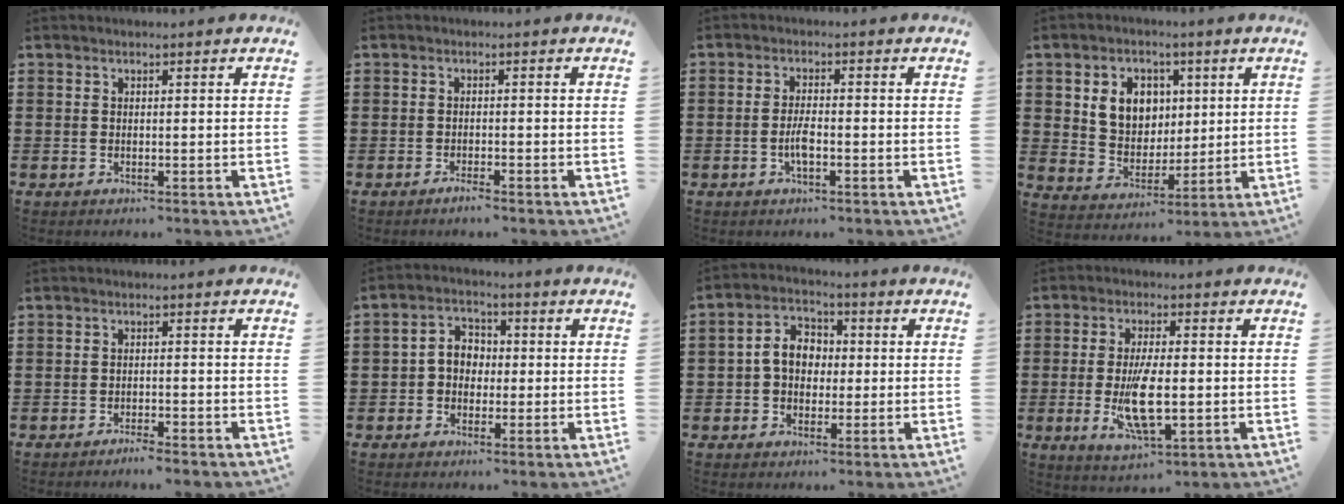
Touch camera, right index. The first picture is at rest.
{"total": 1.2, "force": [-1.1, 0.2, 0.4], "torque": [-0.010, -0.003, -0.021]}
{"total": 3.2, "force": [-1.0, 0.9, 2.9], "torque": [-0.060, 0.001, -0.021]}
{"total": 7.3, "force": [2.4, 6.2, 3.1], "torque": [-0.074, 0.014, 0.040]}
{"total": 1.7, "force": [-1.6, -0.1, 0.6], "torque": [-0.012, 0.001, -0.030]}
{"total": 4.2, "force": [-0.7, 3.6, 2.1], "torque": [-0.051, 0.013, -0.018]}
{"total": 5.8, "force": [-0.2, 4.6, 3.6], "torque": [-0.087, 0.012, -0.008]}
{"total": 9.4, "force": [-1.4, 3.4, 8.6], "torque": [-0.177, -0.014, -0.023]}